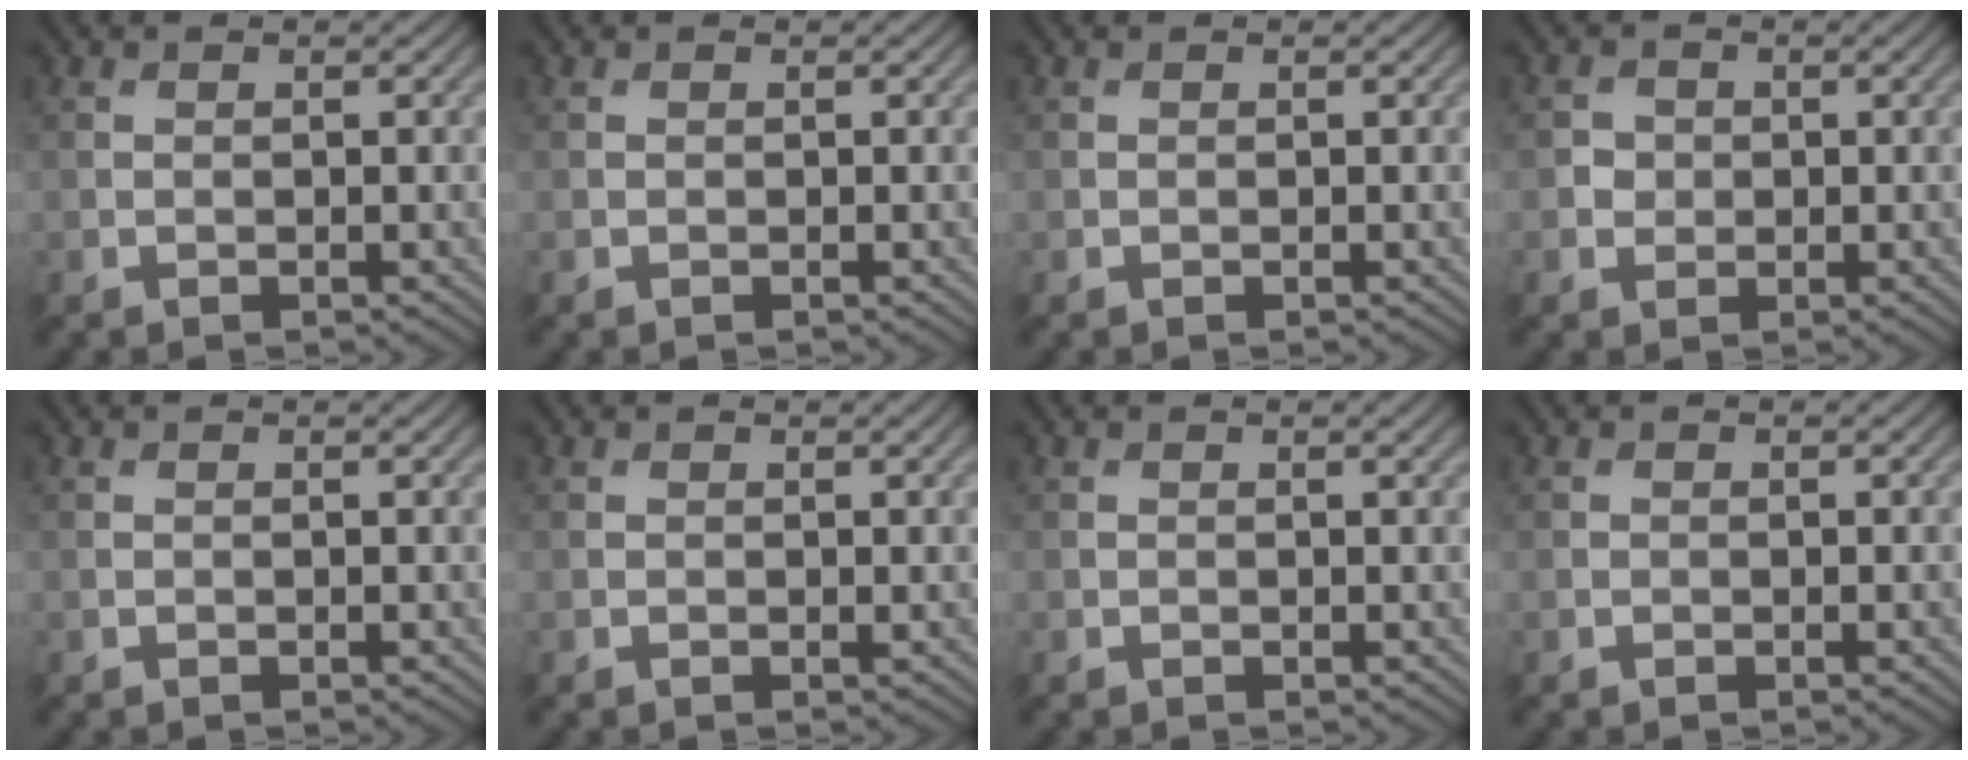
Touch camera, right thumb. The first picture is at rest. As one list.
[{"total": 0.0}, {"total": 0.0}, {"total": 1.7, "force": [-0.1, 1.6, 0.4], "torque": [-0.005, -0.002, -0.003]}, {"total": 0.0}, {"total": 0.6, "force": [0.2, 0.0, 0.5], "torque": [-0.008, 0.001, 0.003]}, {"total": 0.6, "force": [0.3, 0.0, 0.6], "torque": [-0.007, 0.002, 0.004]}, {"total": 0.0}]